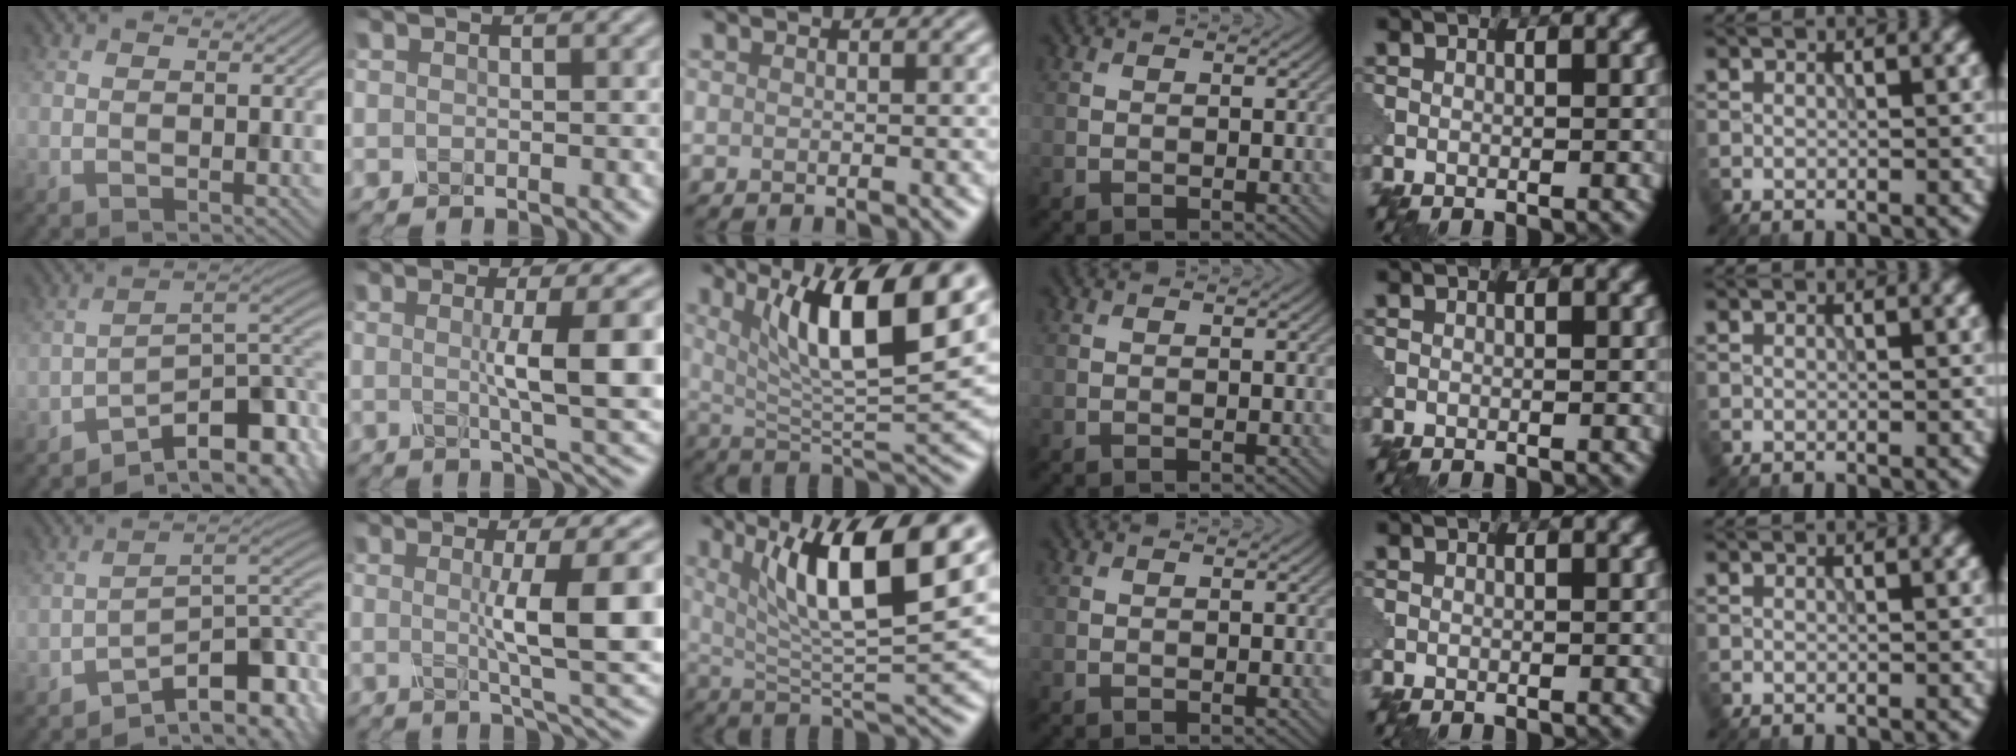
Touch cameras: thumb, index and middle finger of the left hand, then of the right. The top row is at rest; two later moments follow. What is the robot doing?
{"motion": "shake", "object": "salt shaker"}